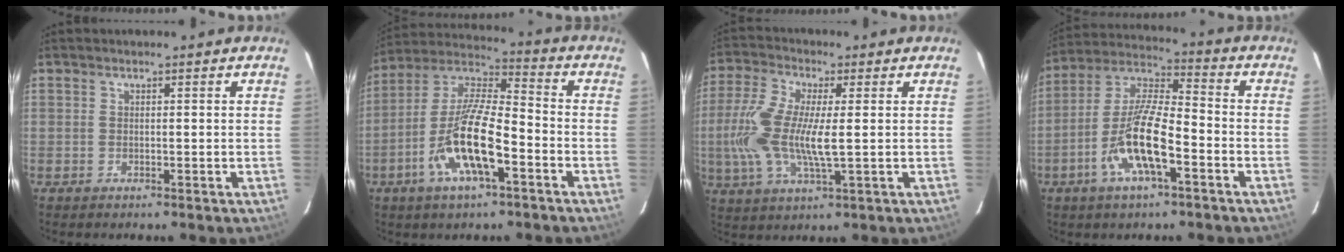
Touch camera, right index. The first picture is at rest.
{"total": 15.4, "force": [-6.2, 4.0, 13.5], "torque": [-0.273, -0.008, -0.125]}
{"total": 12.9, "force": [-0.3, 3.7, 12.4], "torque": [-0.263, -0.002, -0.009]}
{"total": 13.4, "force": [-5.6, 3.3, 11.7], "torque": [-0.240, -0.003, -0.111]}